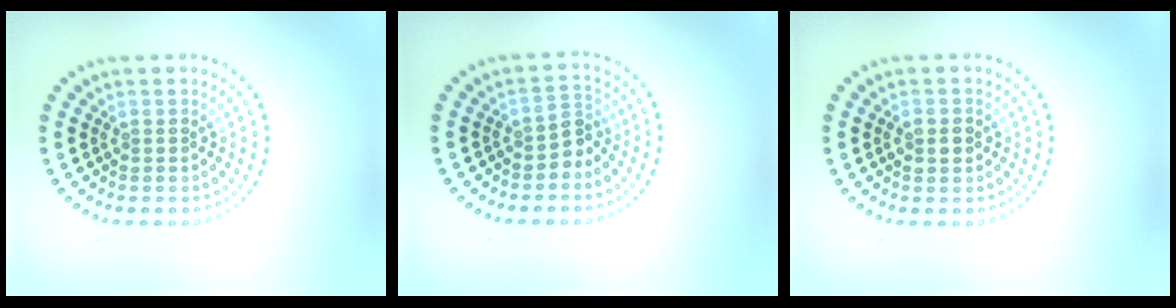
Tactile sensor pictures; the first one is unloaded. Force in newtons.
{"total": 2.0, "press": 1.6, "slide": 1.3}
{"total": 1.9, "press": 1.9, "slide": 0.1}